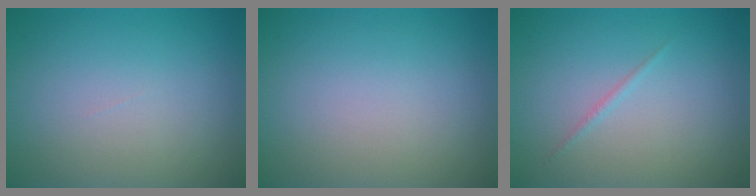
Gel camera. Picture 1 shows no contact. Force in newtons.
{"total": 0.0}
{"total": 0.6, "press": 0.6, "slide": 0.0}